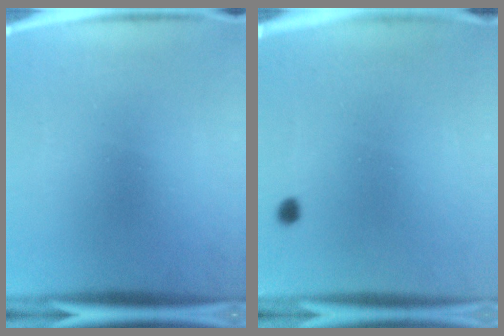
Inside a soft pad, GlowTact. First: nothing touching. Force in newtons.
{"total": 0.9}